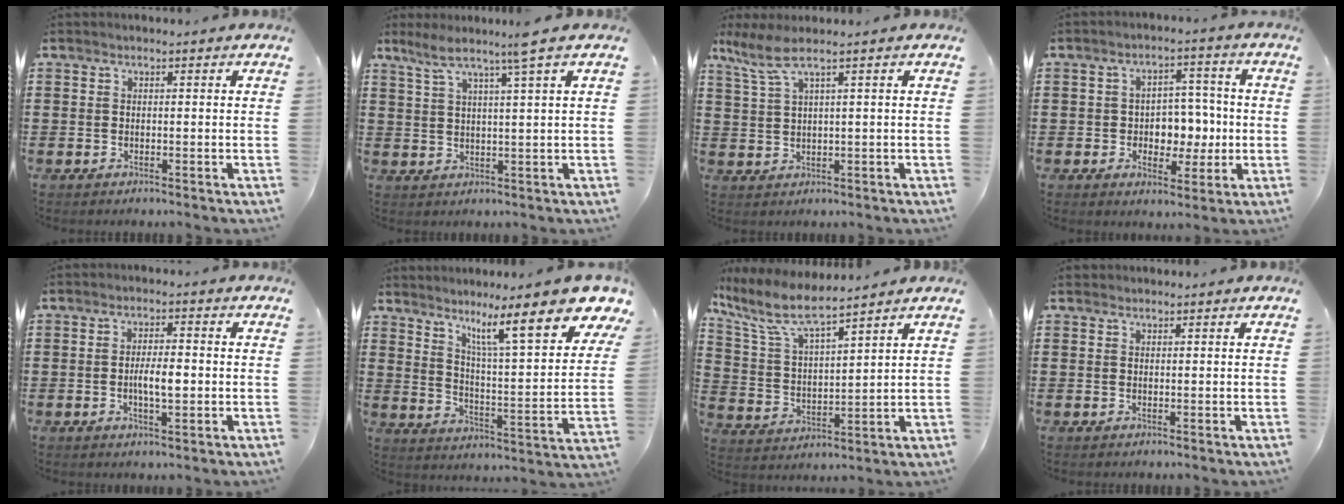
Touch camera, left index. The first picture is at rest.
{"total": 5.2, "force": [3.5, -0.8, 3.8], "torque": [-0.088, -0.007, 0.056]}
{"total": 3.8, "force": [1.9, 0.0, 3.2], "torque": [-0.078, -0.002, 0.030]}
{"total": 5.6, "force": [-0.5, 4.8, 2.9], "torque": [-0.056, 0.007, -0.014]}
{"total": 4.4, "force": [-0.5, 1.5, 4.1], "torque": [-0.080, 0.002, -0.013]}
{"total": 13.2, "force": [9.4, 1.4, 9.2], "torque": [-0.163, -0.054, 0.145]}
{"total": 8.1, "force": [6.6, 1.4, 4.4], "torque": [-0.114, -0.029, 0.114]}
{"total": 0.8, "force": [0.7, 0.4, 0.1], "torque": [-0.003, 0.001, 0.014]}